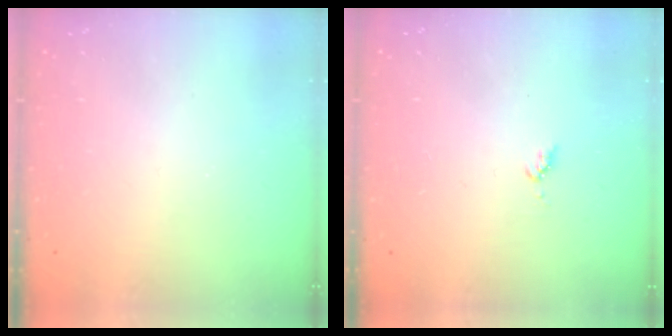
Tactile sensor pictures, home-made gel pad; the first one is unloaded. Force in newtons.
{"total": 4.4, "press": 4.3, "slide": 0.4}